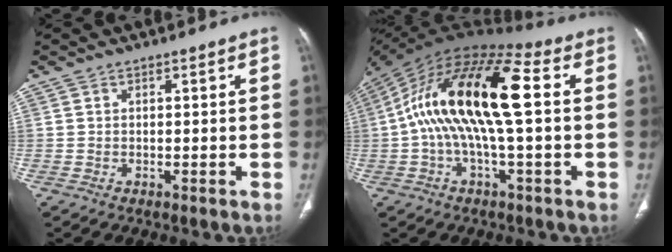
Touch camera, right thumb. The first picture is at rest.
{"total": 19.1, "force": [0.7, 6.6, 17.9], "torque": [-0.350, 0.043, 0.002]}